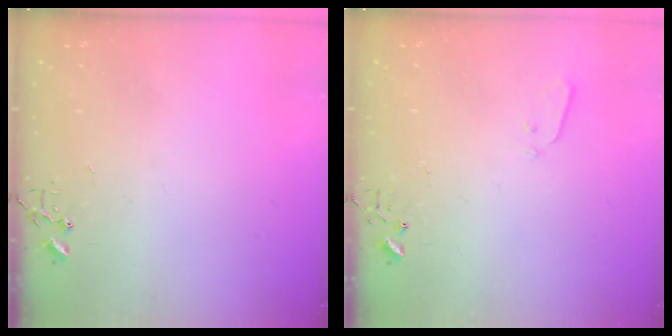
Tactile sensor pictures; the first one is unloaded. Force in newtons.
{"total": 3.2, "press": 3.1, "slide": 0.8}